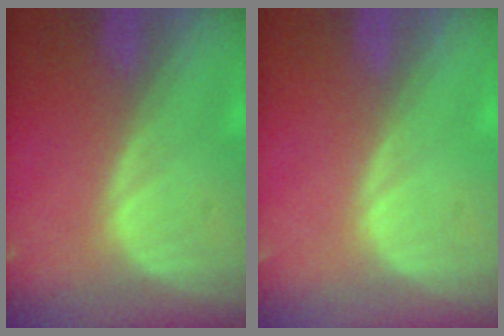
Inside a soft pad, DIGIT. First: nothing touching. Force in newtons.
{"total": 0.0}